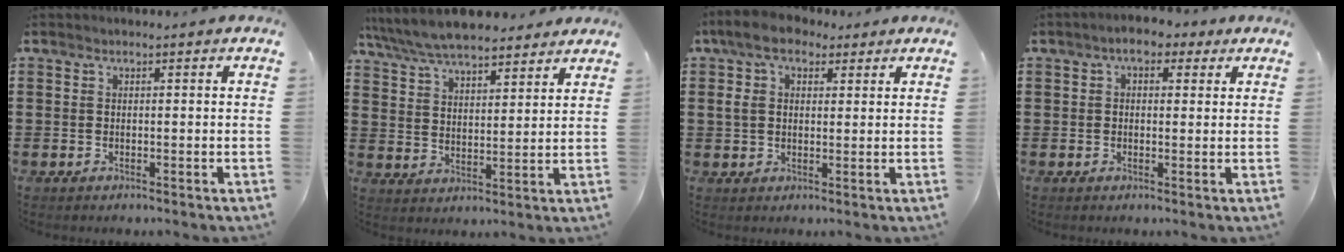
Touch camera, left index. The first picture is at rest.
{"total": 7.7, "force": [7.1, 1.5, 2.5], "torque": [-0.076, -0.024, 0.131]}
{"total": 6.6, "force": [3.7, 3.8, 4.0], "torque": [-0.099, 0.012, 0.065]}
{"total": 3.6, "force": [2.1, 1.8, 2.3], "torque": [-0.043, 0.009, 0.033]}